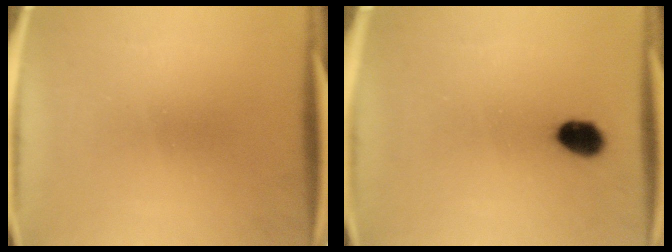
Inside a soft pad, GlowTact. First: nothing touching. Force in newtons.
{"total": 5.1}